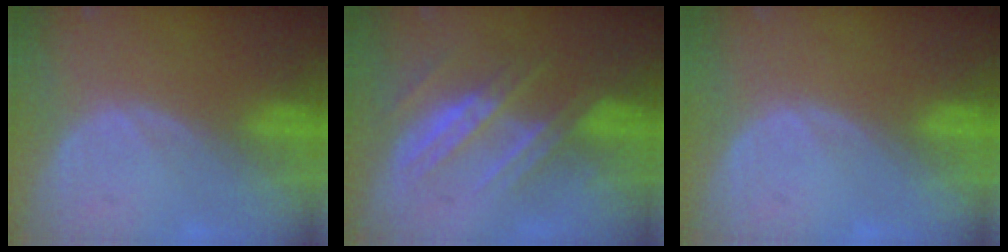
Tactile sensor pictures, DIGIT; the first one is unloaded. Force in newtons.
{"total": 7.3, "press": 6.8, "slide": 2.7}
{"total": 0.0}